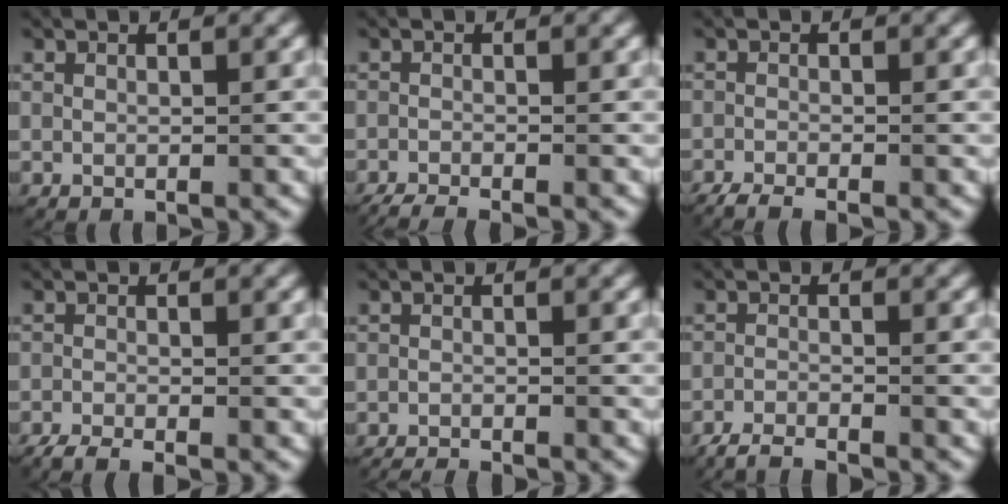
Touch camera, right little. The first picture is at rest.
{"total": 3.8, "force": [-3.5, 1.1, 1.1], "torque": [-0.025, -0.015, -0.050]}
{"total": 3.1, "force": [-2.7, 1.1, 1.0], "torque": [-0.027, -0.013, -0.041]}
{"total": 3.6, "force": [-3.2, 1.3, 1.3], "torque": [-0.031, -0.015, -0.047]}
{"total": 3.6, "force": [-3.4, 0.9, 0.6], "torque": [-0.015, -0.015, -0.050]}
{"total": 4.4, "force": [-4.1, 1.3, 0.9], "torque": [-0.025, -0.017, -0.064]}